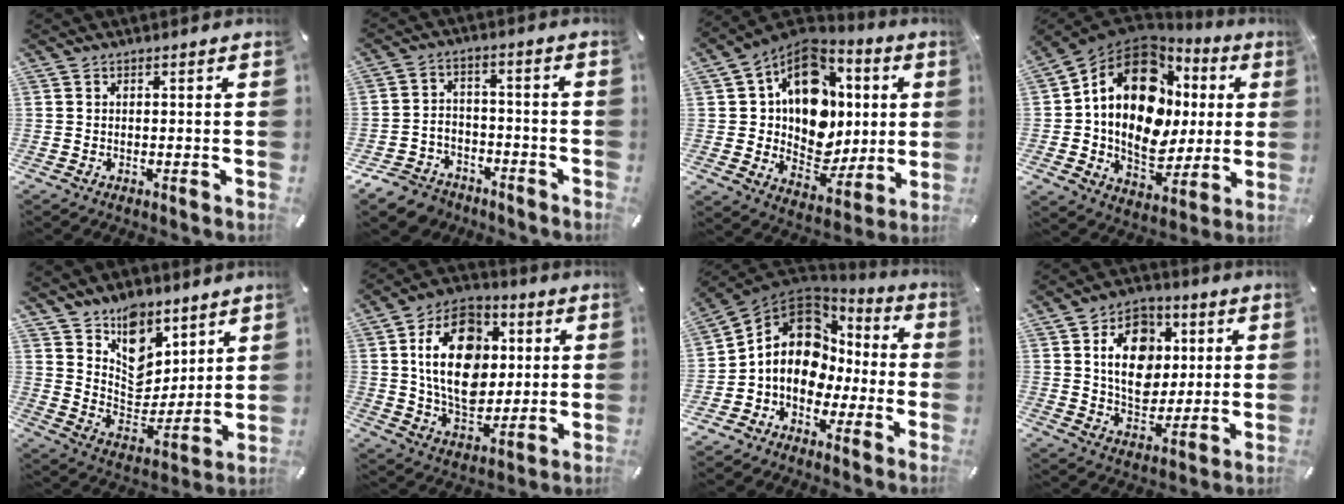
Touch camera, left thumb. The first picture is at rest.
{"total": 7.7, "force": [-5.7, 4.9, 1.7], "torque": [-0.035, 0.031, -0.108]}
{"total": 16.2, "force": [4.2, 12.7, 9.2], "torque": [-0.146, -0.030, 0.083]}
{"total": 20.0, "force": [3.9, 15.0, 12.6], "torque": [-0.210, -0.021, 0.071]}
{"total": 11.6, "force": [8.0, 7.5, 3.9], "torque": [-0.066, -0.068, 0.155]}
{"total": 19.5, "force": [2.7, 14.3, 13.0], "torque": [-0.235, 0.007, 0.049]}
{"total": 13.9, "force": [0.1, 11.6, 7.7], "torque": [-0.151, 0.002, 0.003]}
{"total": 14.0, "force": [3.0, 11.1, 8.0], "torque": [-0.110, 0.007, 0.057]}